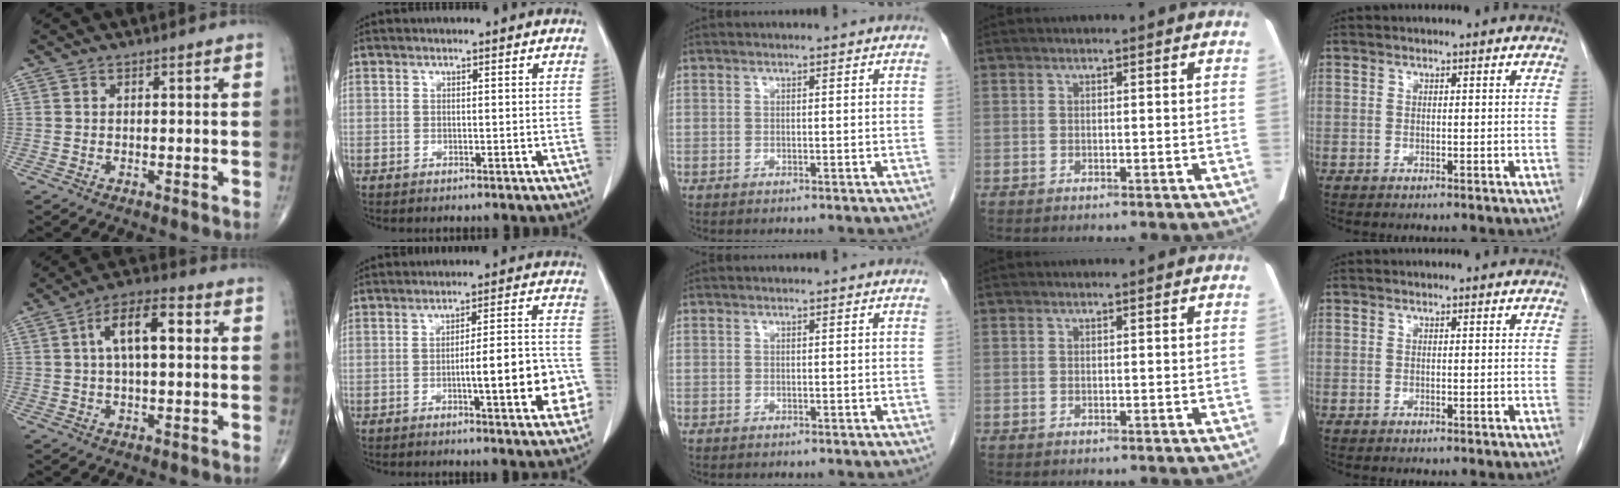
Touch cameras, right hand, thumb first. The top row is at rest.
{"thumb": {"total": 9.8, "force": [2.0, 4.1, 8.7], "torque": [-0.145, 0.023, 0.025]}, "index": {"total": 11.3, "force": [-3.4, 1.8, 10.6], "torque": [-0.134, 0.021, -0.041]}}